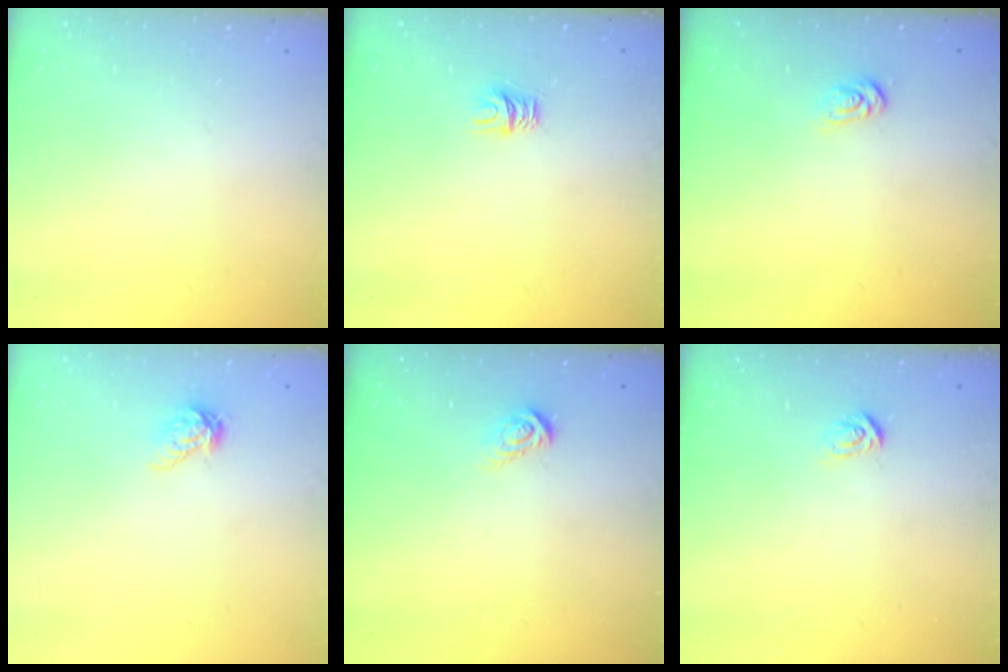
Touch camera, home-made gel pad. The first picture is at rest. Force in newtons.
{"total": 5.8, "press": 5.8, "slide": 0.6}
{"total": 3.8, "press": 3.8, "slide": 0.4}
{"total": 6.5, "press": 6.5, "slide": 0.4}
{"total": 4.2, "press": 4.2, "slide": 0.4}
{"total": 2.6, "press": 2.6, "slide": 0.3}